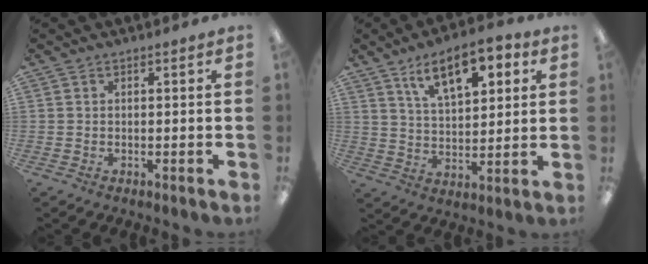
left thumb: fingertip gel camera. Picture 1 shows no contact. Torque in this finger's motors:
{"motor_torque": [1.60, 1.54, 1.31, -1.46, 0.25]}